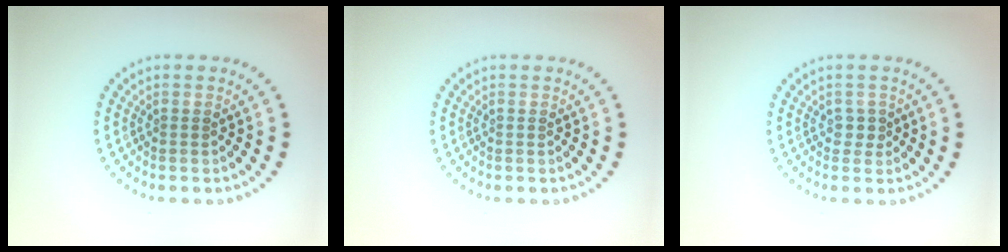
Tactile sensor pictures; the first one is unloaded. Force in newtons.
{"total": 0.0}
{"total": 1.1, "press": 0.9, "slide": 0.6}